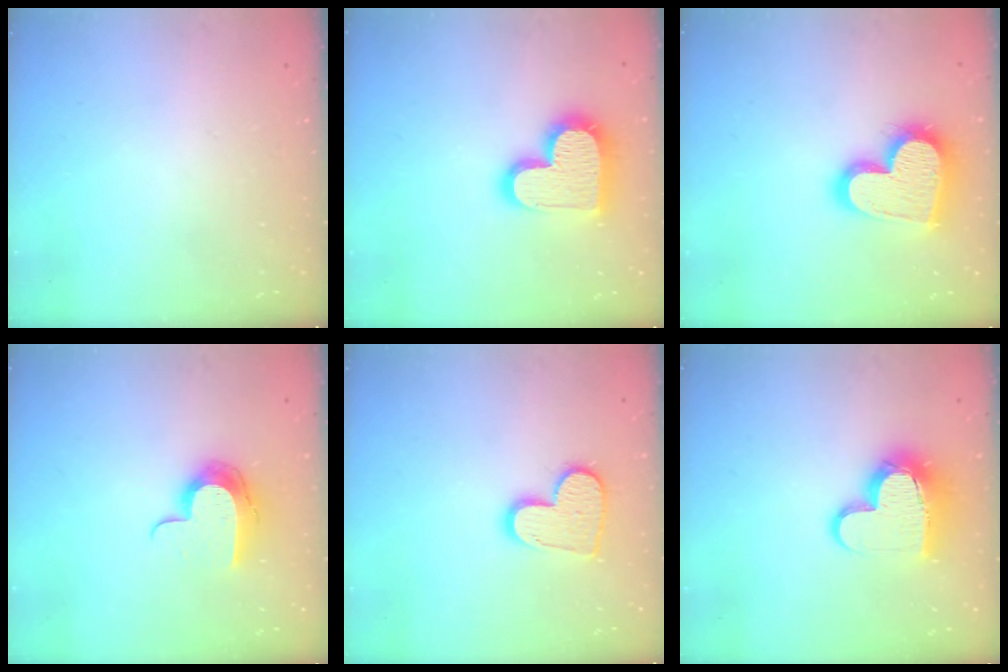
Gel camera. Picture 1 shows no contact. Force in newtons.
{"total": 17.7, "press": 17.6, "slide": 1.3}
{"total": 20.6, "press": 20.5, "slide": 1.4}
{"total": 11.3, "press": 11.2, "slide": 0.7}
{"total": 13.0, "press": 13.0, "slide": 1.0}
{"total": 12.7, "press": 12.7, "slide": 1.4}